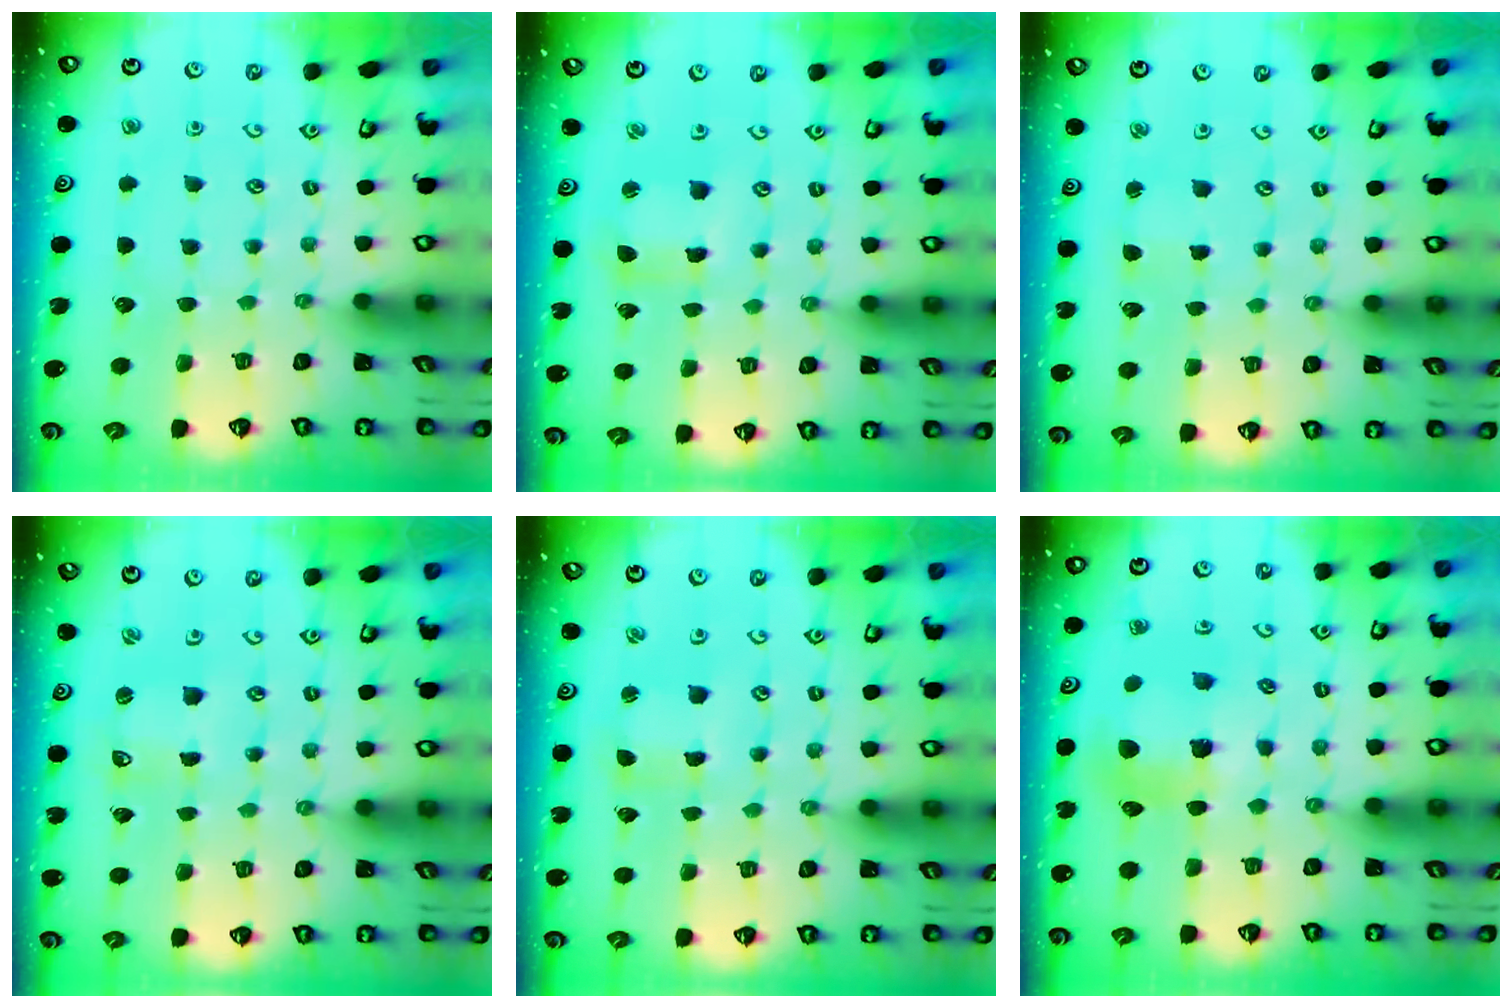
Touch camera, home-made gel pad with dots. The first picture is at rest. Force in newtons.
{"total": 3.8, "press": 3.7, "slide": 0.5}
{"total": 2.5, "press": 2.5, "slide": 0.4}
{"total": 1.2, "press": 1.2, "slide": 0.1}
{"total": 1.3, "press": 1.2, "slide": 0.2}
{"total": 8.9, "press": 8.9, "slide": 0.9}